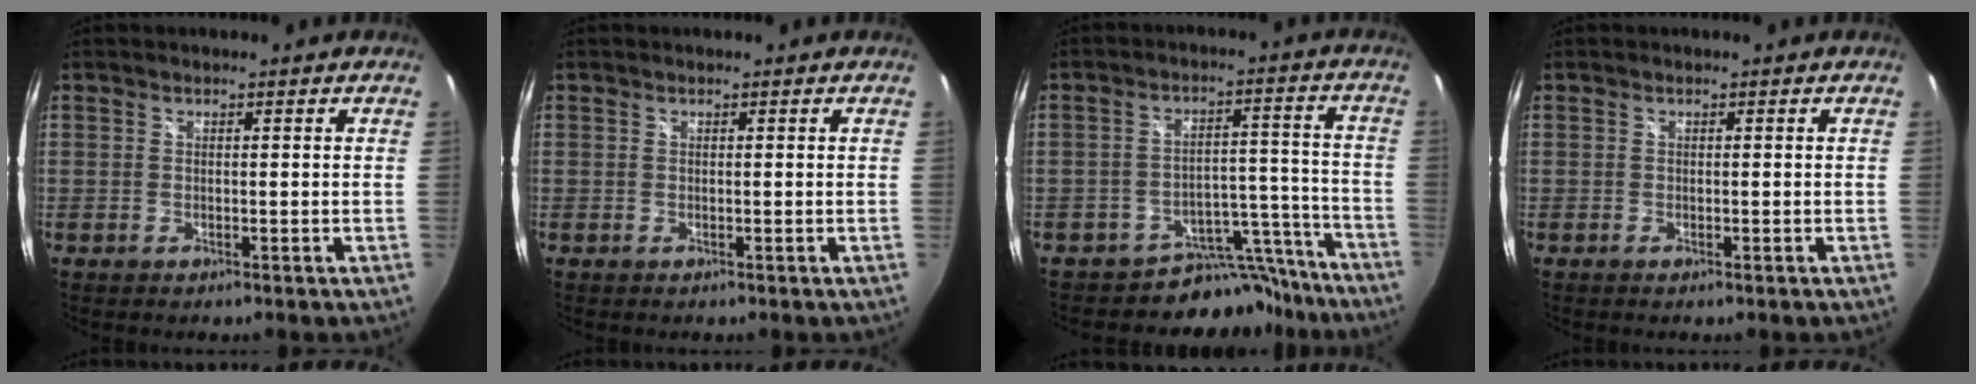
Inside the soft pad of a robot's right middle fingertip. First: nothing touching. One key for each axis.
{"total": 0.0}
{"total": 11.3, "fx": -10.2, "fy": 4.9, "fz": 0.3, "tx": 0.017, "ty": 0.058, "tz": -0.138}
{"total": 0.0}